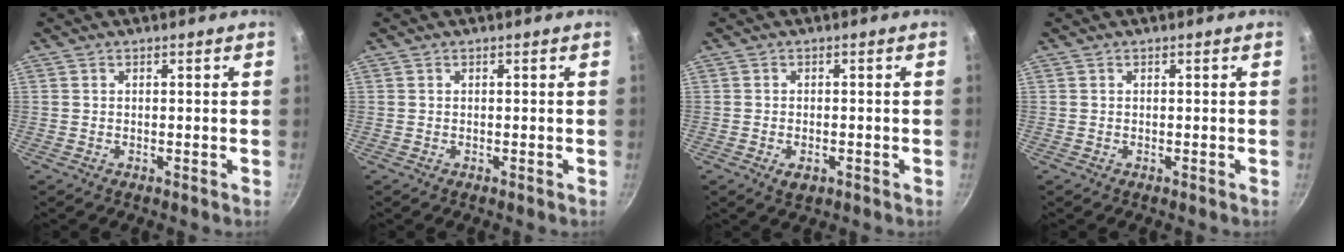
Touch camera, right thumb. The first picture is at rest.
{"total": 0.0}
{"total": 2.8, "force": [-1.2, 1.6, 2.0], "torque": [-0.031, 0.002, -0.016]}
{"total": 0.0}